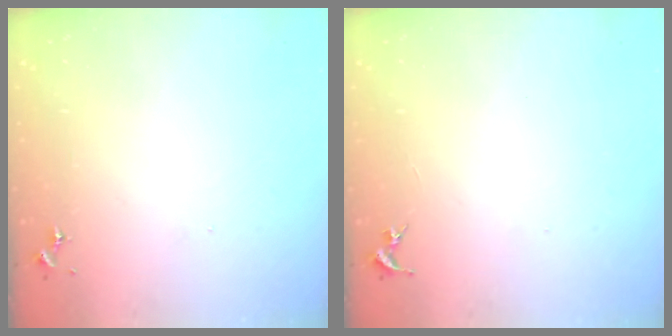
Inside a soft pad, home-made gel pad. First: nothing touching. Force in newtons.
{"total": 0.0}